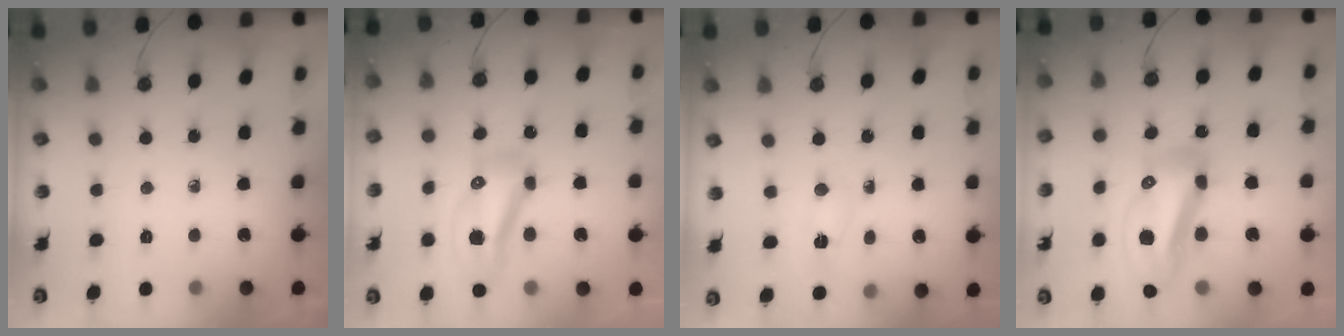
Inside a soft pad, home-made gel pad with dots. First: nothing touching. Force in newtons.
{"total": 10.6, "press": 10.6, "slide": 0.8}
{"total": 3.1, "press": 3.0, "slide": 0.4}
{"total": 16.2, "press": 16.1, "slide": 1.9}